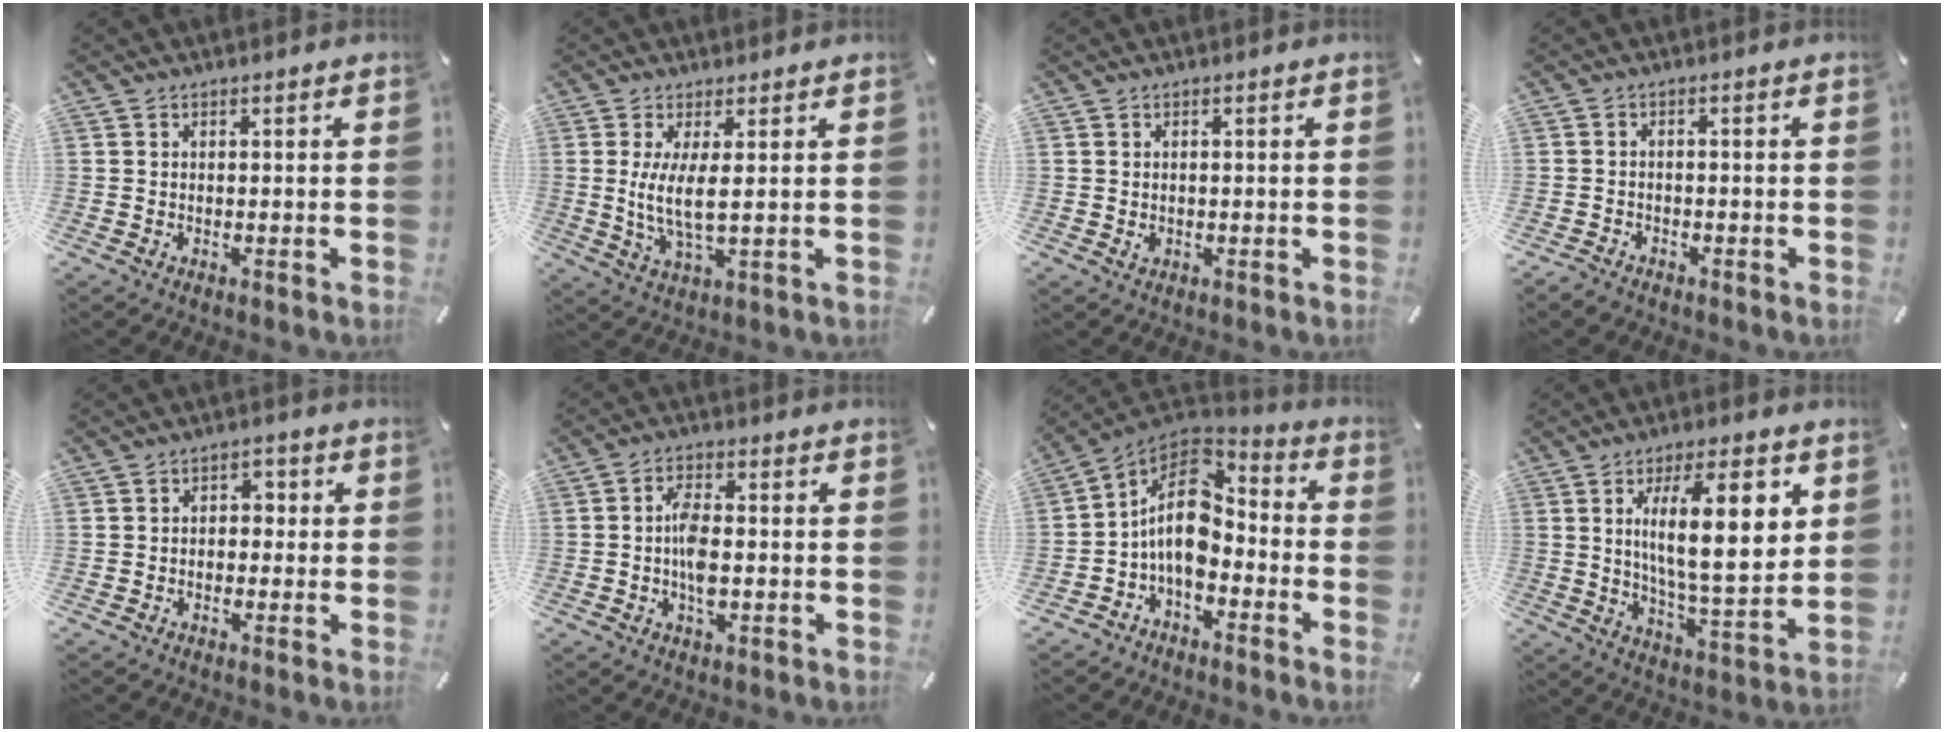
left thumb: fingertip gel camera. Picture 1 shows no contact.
{"total": 7.2, "force": [1.1, 1.5, 6.9], "torque": [-0.152, -0.012, 0.015]}
{"total": 0.8, "force": [0.1, 0.7, 0.4], "torque": [-0.008, 0.004, 0.001]}
{"total": 1.5, "force": [-1.3, 0.7, 0.1], "torque": [-0.003, 0.011, -0.030]}
{"total": 3.1, "force": [-1.2, 2.4, 1.5], "torque": [-0.020, 0.013, -0.030]}
{"total": 6.5, "force": [-0.9, 3.2, 5.6], "torque": [-0.117, 0.003, -0.018]}
{"total": 13.6, "force": [-2.3, 9.3, 9.6], "torque": [-0.183, 0.003, -0.041]}
{"total": 17.6, "force": [5.0, 5.9, 15.8], "torque": [-0.254, -0.008, 0.071]}